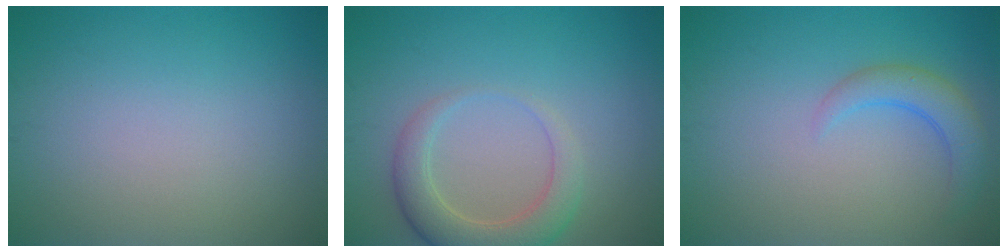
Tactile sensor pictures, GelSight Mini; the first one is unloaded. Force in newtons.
{"total": 4.1, "press": 4.0, "slide": 0.5}
{"total": 2.8, "press": 2.8, "slide": 0.4}